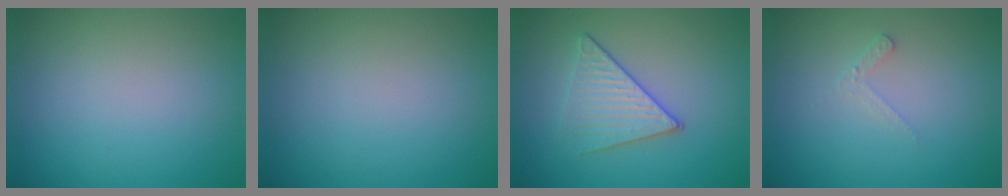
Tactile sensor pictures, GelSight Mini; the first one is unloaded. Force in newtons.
{"total": 0.0}
{"total": 3.3, "press": 3.1, "slide": 1.1}
{"total": 1.2, "press": 1.1, "slide": 0.3}